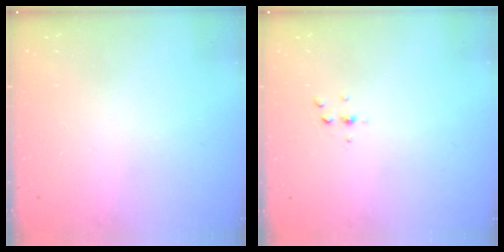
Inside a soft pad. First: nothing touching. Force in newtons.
{"total": 2.6, "press": 2.6, "slide": 0.3}